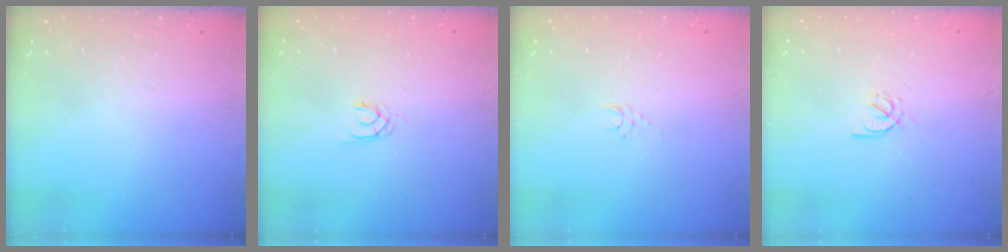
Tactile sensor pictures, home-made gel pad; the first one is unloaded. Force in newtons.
{"total": 1.3, "press": 1.2, "slide": 0.3}
{"total": 4.8, "press": 4.8, "slide": 0.3}
{"total": 2.6, "press": 2.6, "slide": 0.4}